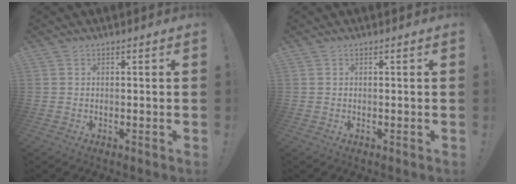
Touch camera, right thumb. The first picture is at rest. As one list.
[{"total": 0.0}]